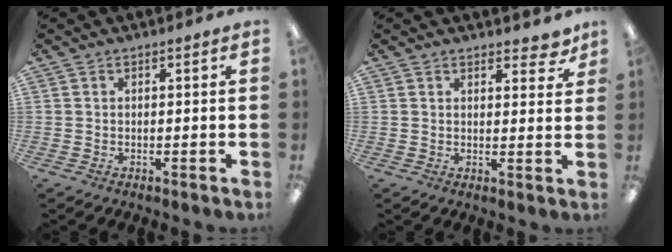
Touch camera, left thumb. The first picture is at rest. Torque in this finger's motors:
{"motor_torque": [0.00, 0.00, -0.22, -0.37, 0.02]}